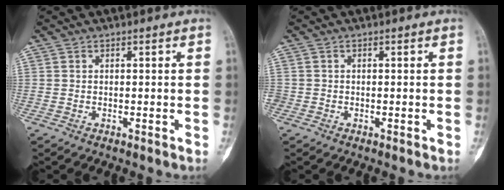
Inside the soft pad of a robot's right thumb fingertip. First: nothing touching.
{"total": 0.7, "force": [-0.3, 0.6, 0.1], "torque": [0.000, 0.003, -0.009]}